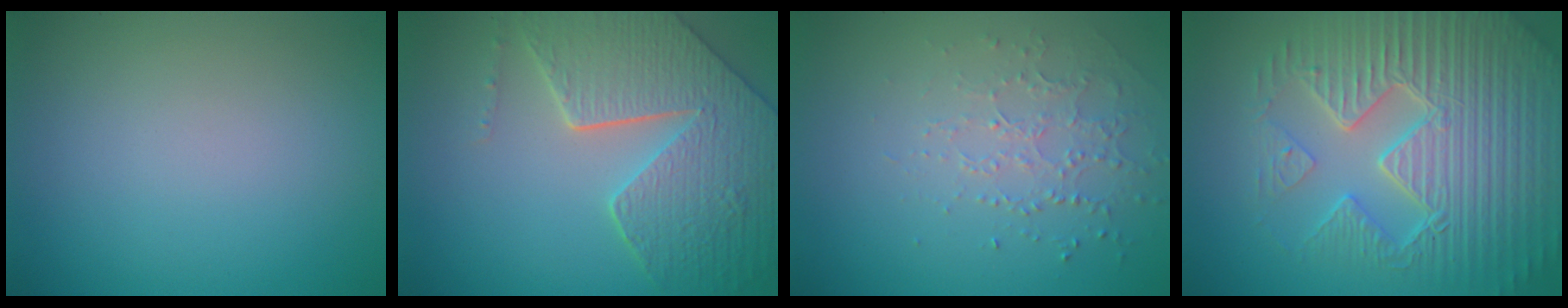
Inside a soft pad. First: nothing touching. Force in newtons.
{"total": 8.4, "press": 6.1, "slide": 5.8}
{"total": 1.5, "press": 1.2, "slide": 0.9}
{"total": 9.0, "press": 6.4, "slide": 6.3}